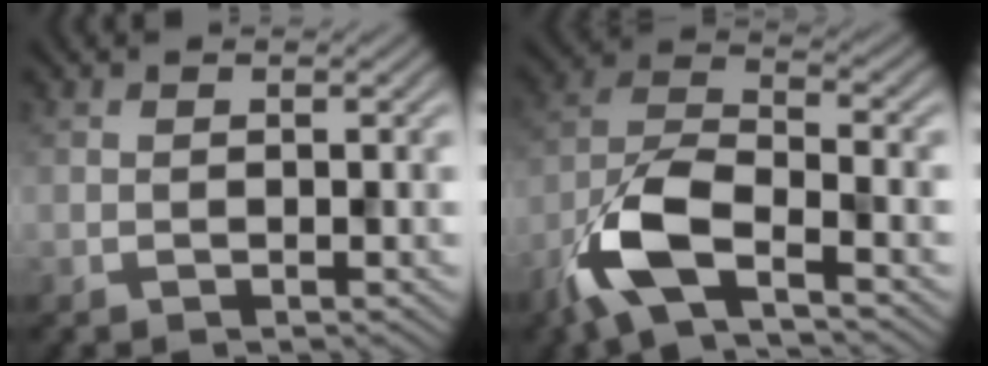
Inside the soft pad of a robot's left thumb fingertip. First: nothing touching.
{"total": 9.5, "force": [-5.3, 3.5, 7.0], "torque": [-0.149, 0.002, -0.122]}